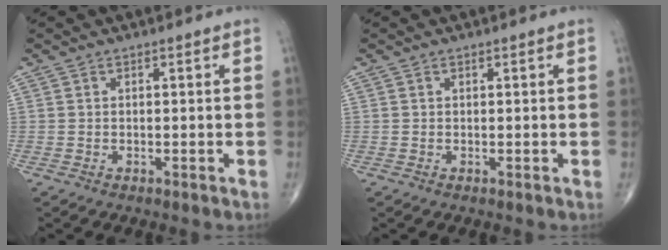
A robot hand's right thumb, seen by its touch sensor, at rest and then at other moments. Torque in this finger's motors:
{"motor_torque": [-0.16, -0.01, 0.18, 0.19, 0.03]}